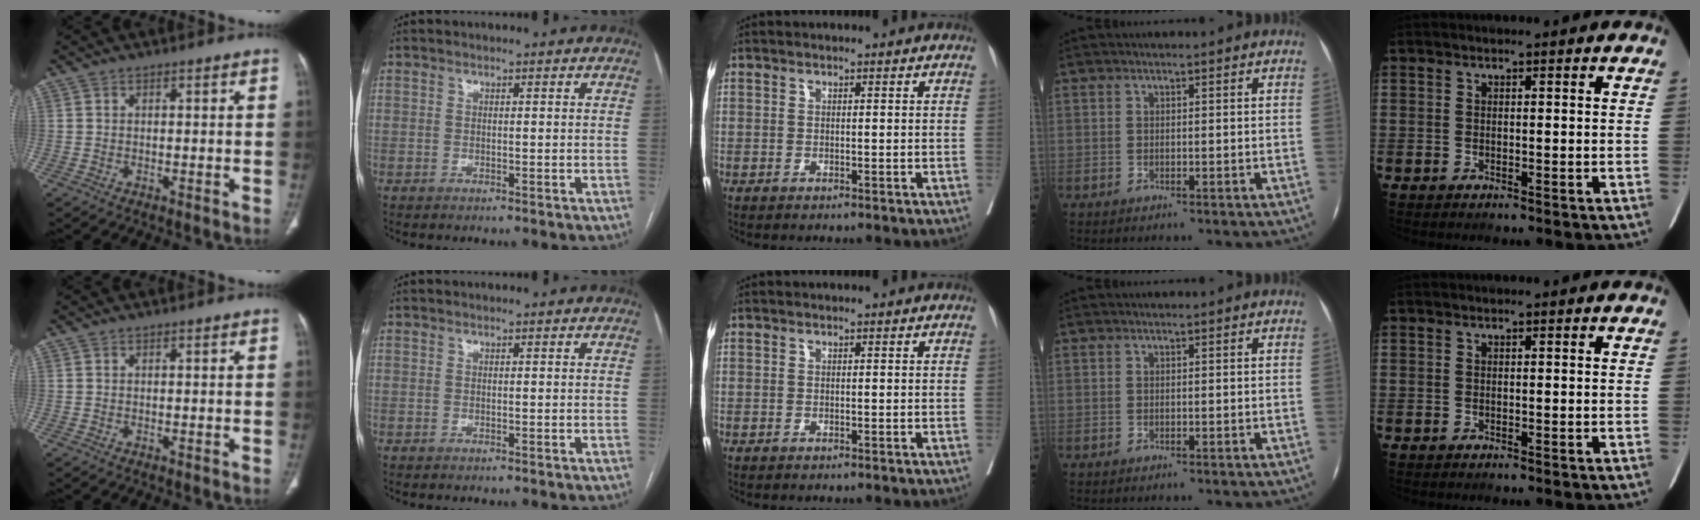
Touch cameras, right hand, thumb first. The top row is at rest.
{}